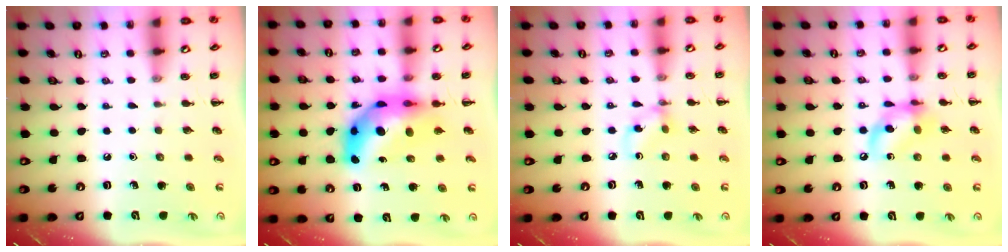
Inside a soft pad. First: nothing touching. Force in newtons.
{"total": 11.8, "press": 11.2, "slide": 3.8}
{"total": 4.1, "press": 4.1, "slide": 0.5}
{"total": 11.8, "press": 11.6, "slide": 2.4}